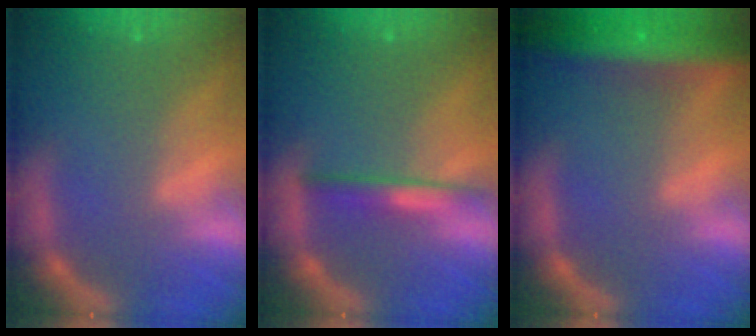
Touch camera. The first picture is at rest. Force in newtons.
{"total": 2.5}
{"total": 9.0}